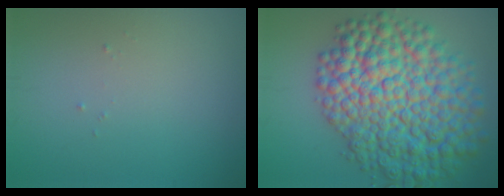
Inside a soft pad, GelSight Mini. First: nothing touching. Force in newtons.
{"total": 13.4, "press": 13.4, "slide": 0.3}